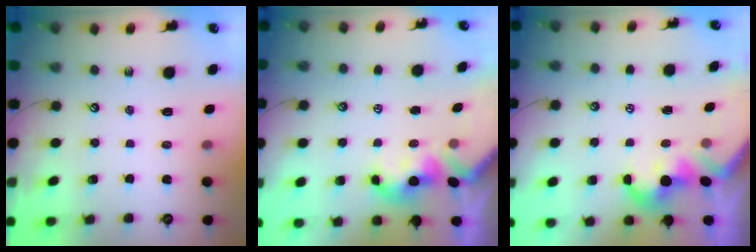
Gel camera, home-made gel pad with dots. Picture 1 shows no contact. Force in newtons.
{"total": 1.5, "press": 1.3, "slide": 0.7}
{"total": 1.7, "press": 1.4, "slide": 1.0}